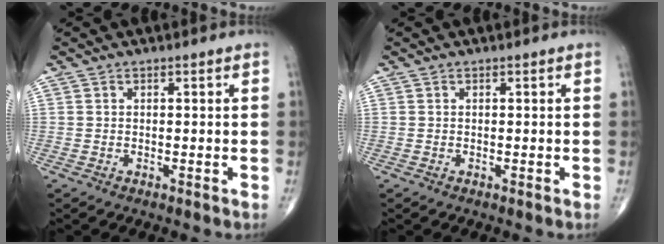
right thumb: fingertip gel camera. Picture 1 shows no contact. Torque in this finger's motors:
{"motor_torque": [-0.37, 0.05, 0.00, 0.00, 0.02]}